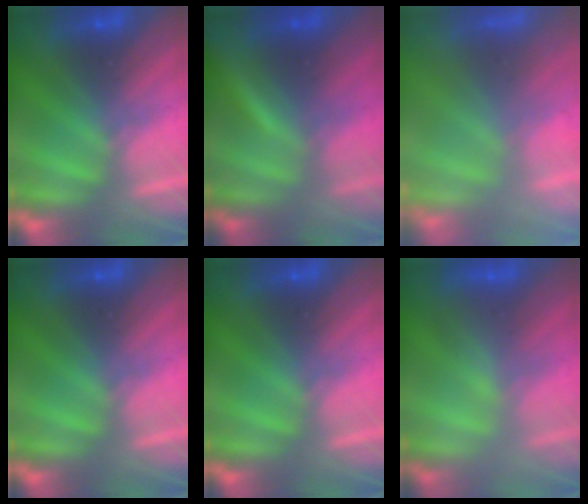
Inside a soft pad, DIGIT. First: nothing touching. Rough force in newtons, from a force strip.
{"total": 1.7}
{"total": 7.7}
{"total": 0.0}
{"total": 0.0}
{"total": 2.3}